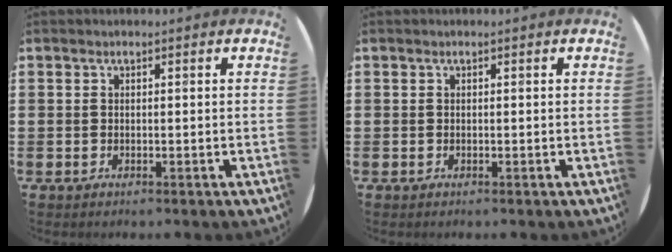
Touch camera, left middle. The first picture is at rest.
{"total": 0.0}